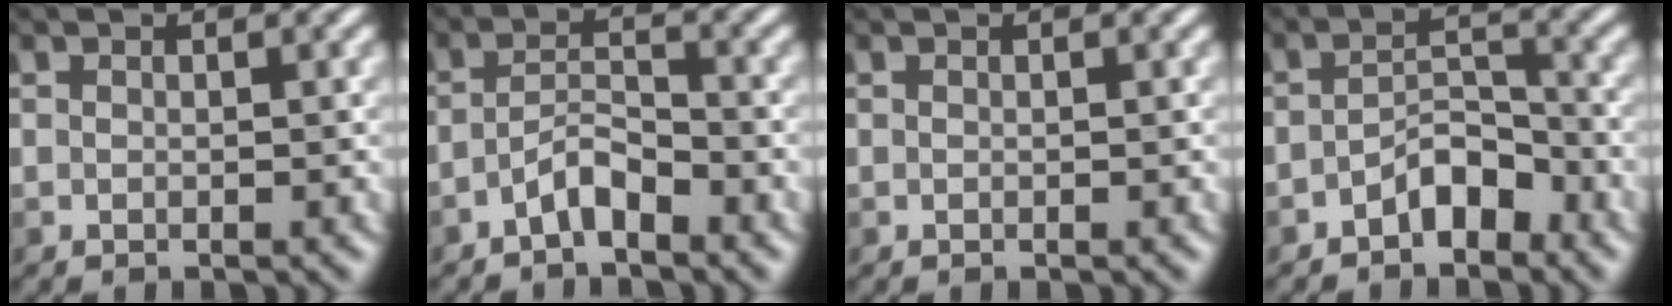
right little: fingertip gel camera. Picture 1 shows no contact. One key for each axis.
{"total": 3.4, "fx": -3.1, "fy": 0.3, "fz": 1.4, "tx": -0.034, "ty": 0.008, "tz": -0.062}
{"total": 0.0}
{"total": 3.3, "fx": -3.2, "fy": 0.5, "fz": 0.7, "tx": -0.010, "ty": 0.014, "tz": -0.059}